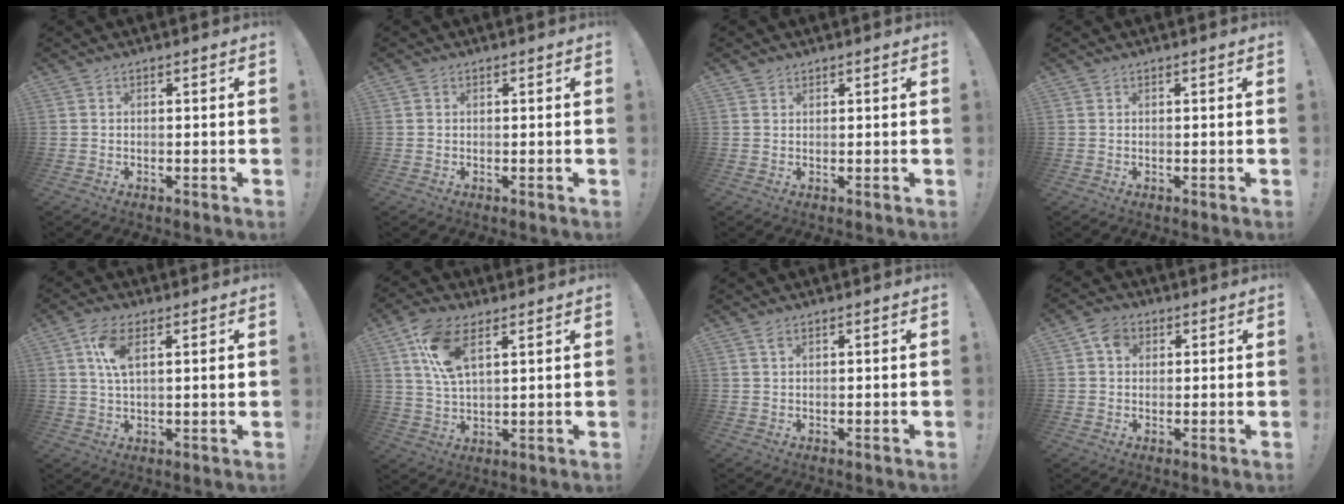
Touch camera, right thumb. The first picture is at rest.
{"total": 0.7, "force": [0.3, 0.6, 0.0], "torque": [0.004, -0.001, 0.005]}
{"total": 1.1, "force": [0.9, 0.6, 0.2], "torque": [-0.002, -0.003, 0.017]}
{"total": 0.0}
{"total": 7.7, "force": [2.8, 3.6, 6.2], "torque": [-0.114, 0.007, 0.051]}
{"total": 11.4, "force": [5.7, 5.6, 8.2], "torque": [-0.168, -0.012, 0.106]}
{"total": 1.4, "force": [0.8, 0.5, 1.0], "torque": [-0.016, -0.001, 0.015]}
{"total": 5.4, "force": [1.9, 4.2, 2.9], "torque": [-0.044, 0.002, 0.034]}